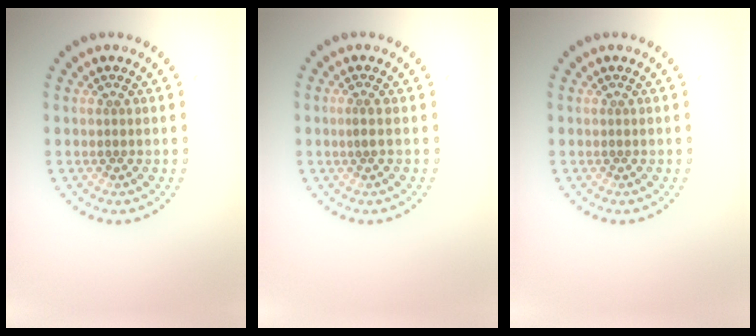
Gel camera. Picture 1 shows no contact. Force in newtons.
{"total": 0.6, "press": 0.4, "slide": 0.5}
{"total": 0.0}